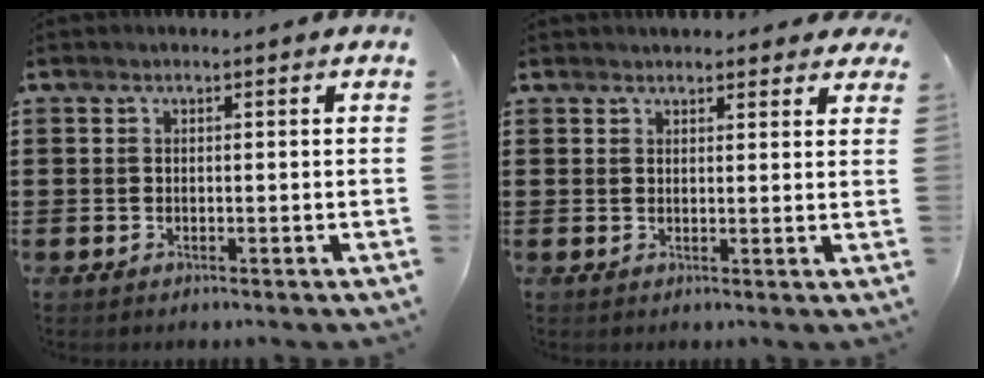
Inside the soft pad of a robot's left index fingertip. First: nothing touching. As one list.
[{"total": 2.4, "force": [2.3, 0.7, 0.5], "torque": [-0.007, -0.003, 0.042]}]